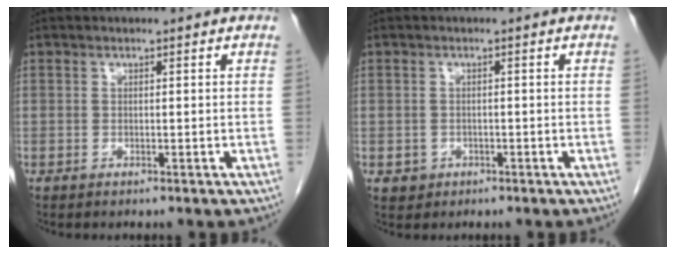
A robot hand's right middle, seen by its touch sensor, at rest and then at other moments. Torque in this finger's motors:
{"motor_torque": [0.46, -0.30, 0.12, 0.02]}